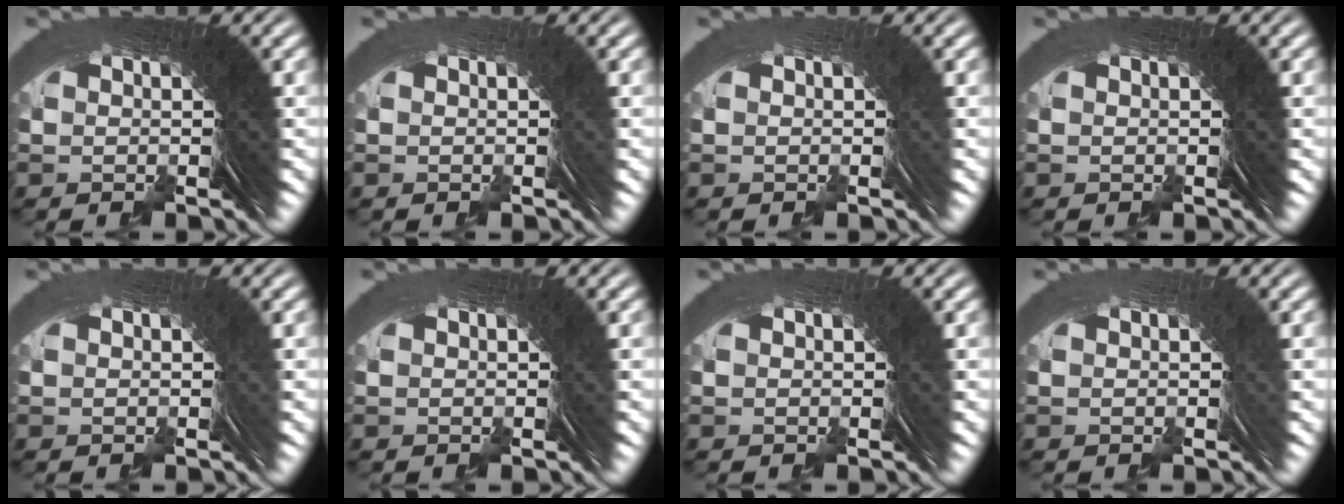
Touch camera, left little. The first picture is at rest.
{"total": 1.4, "force": [0.4, -0.4, -1.3], "torque": [0.022, 0.008, 0.003]}
{"total": 1.7, "force": [0.5, -0.5, -1.6], "torque": [0.027, 0.011, 0.004]}
{"total": 0.0}
{"total": 1.5, "force": [0.4, -0.5, -1.3], "torque": [0.022, 0.008, 0.002]}
{"total": 0.9, "force": [0.2, -0.3, -0.8], "torque": [0.014, 0.005, 0.000]}
{"total": 1.1, "force": [0.4, -0.3, -1.0], "torque": [0.017, 0.006, 0.004]}
{"total": 1.8, "force": [0.5, -0.6, -1.7], "torque": [0.028, 0.009, 0.004]}